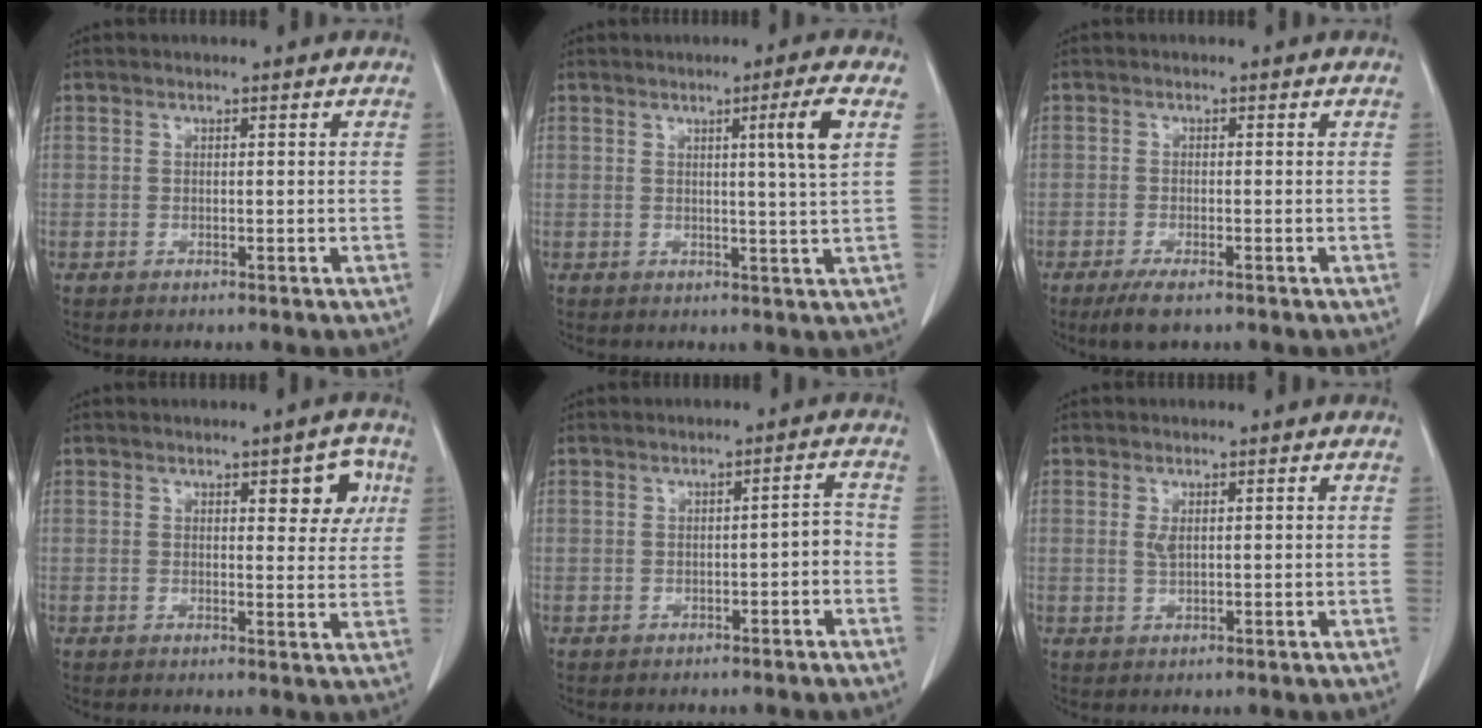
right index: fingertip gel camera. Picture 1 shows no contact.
{"total": 4.8, "force": [1.6, -1.3, 4.3], "torque": [-0.070, -0.008, 0.025]}
{"total": 3.7, "force": [-2.5, 0.8, 2.6], "torque": [-0.051, -0.008, -0.041]}
{"total": 5.3, "force": [2.2, 2.0, 4.4], "torque": [-0.044, 0.005, 0.024]}
{"total": 2.5, "force": [-1.1, 0.8, 2.1], "torque": [-0.027, 0.009, -0.013]}
{"total": 1.7, "force": [0.3, 0.6, 1.6], "torque": [-0.033, 0.002, 0.011]}